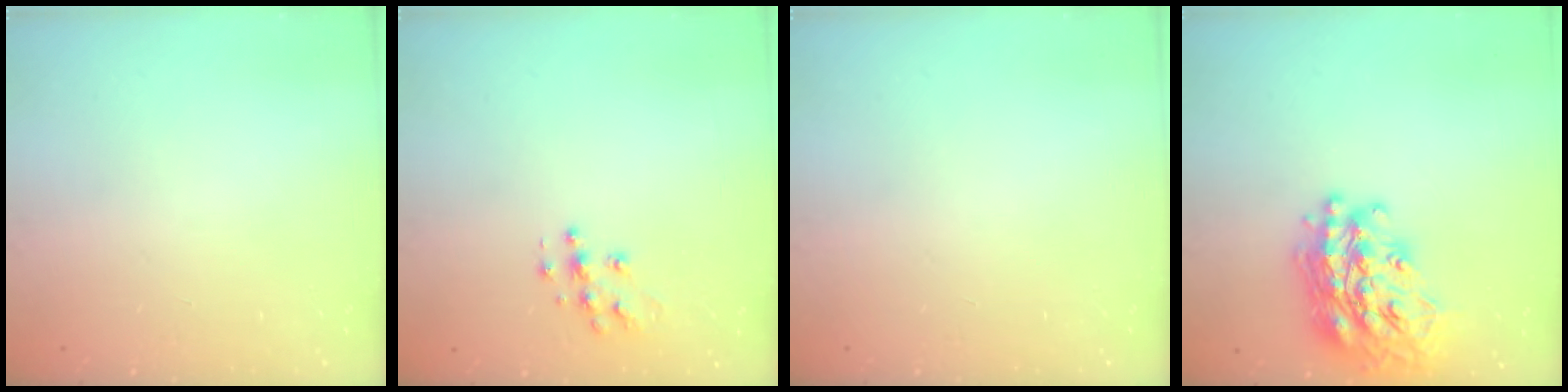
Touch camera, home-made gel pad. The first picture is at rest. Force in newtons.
{"total": 8.8, "press": 8.8, "slide": 0.4}
{"total": 0.0}
{"total": 27.4, "press": 27.3, "slide": 2.4}